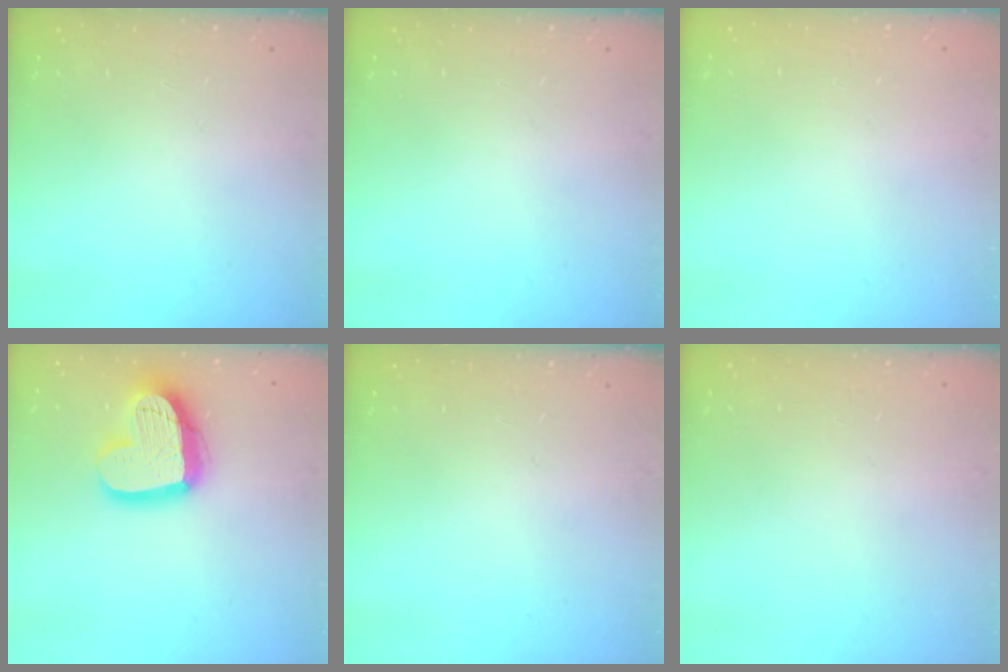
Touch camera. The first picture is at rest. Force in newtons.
{"total": 0.0}
{"total": 0.0}
{"total": 18.4, "press": 18.3, "slide": 1.6}
{"total": 0.0}
{"total": 0.0}